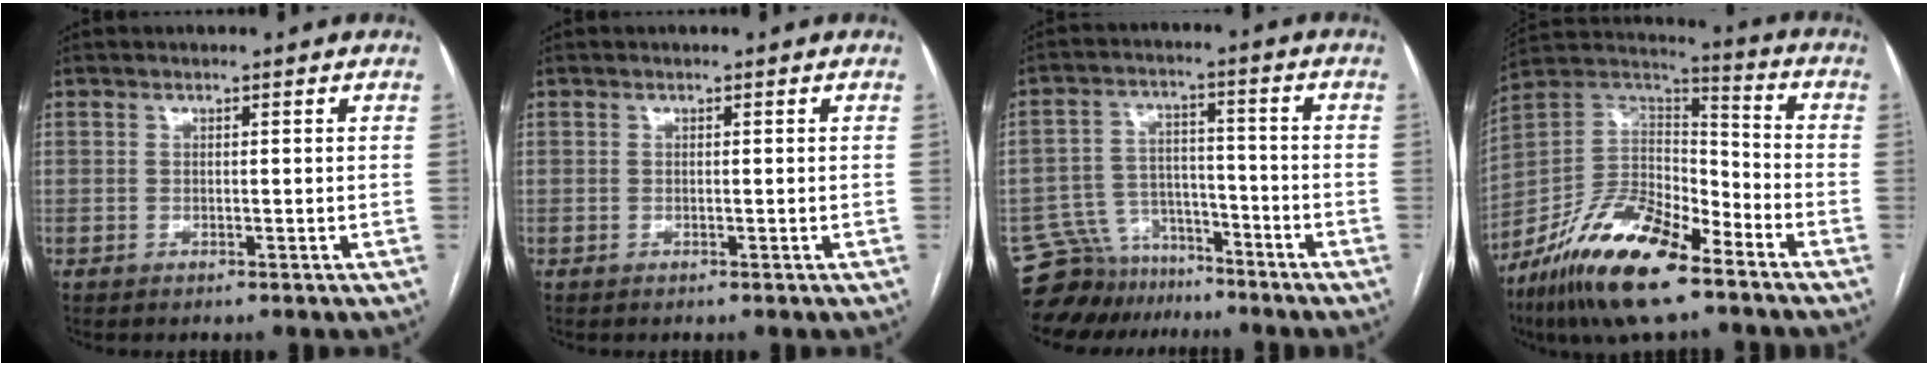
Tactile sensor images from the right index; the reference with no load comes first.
{"total": 0.0}
{"total": 9.0, "force": [-7.9, 4.3, -0.2], "torque": [0.002, 0.035, -0.134]}
{"total": 19.5, "force": [-13.0, 5.9, 13.2], "torque": [-0.276, 0.007, -0.239]}